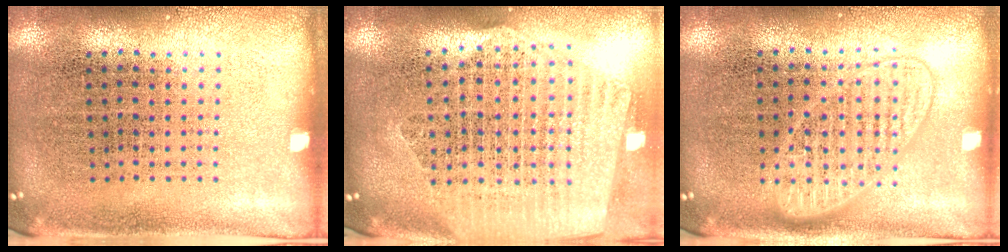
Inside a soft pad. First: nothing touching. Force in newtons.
{"total": 2.5, "press": 2.2, "slide": 1.1}
{"total": 1.5, "press": 1.5, "slide": 0.2}